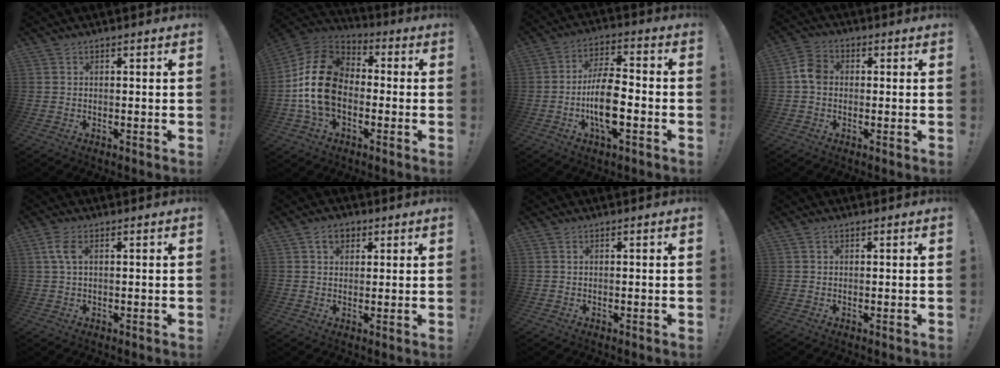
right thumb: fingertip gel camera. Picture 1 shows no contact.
{"total": 18.7, "force": [-1.7, 13.0, 13.3], "torque": [-0.249, 0.034, -0.019]}
{"total": 13.1, "force": [-4.0, 5.7, 11.0], "torque": [-0.211, 0.014, -0.073]}
{"total": 6.4, "force": [-0.3, 5.0, 4.0], "torque": [-0.073, 0.020, -0.001]}
{"total": 4.8, "force": [1.4, 2.3, 4.0], "torque": [-0.078, 0.001, 0.023]}
{"total": 5.1, "force": [2.5, 3.6, 2.6], "torque": [-0.034, -0.002, 0.044]}
{"total": 0.5, "force": [0.3, 0.2, 0.4], "torque": [-0.009, 0.002, 0.006]}
{"total": 0.7, "force": [0.3, 0.6, 0.1], "torque": [0.002, 0.000, 0.005]}